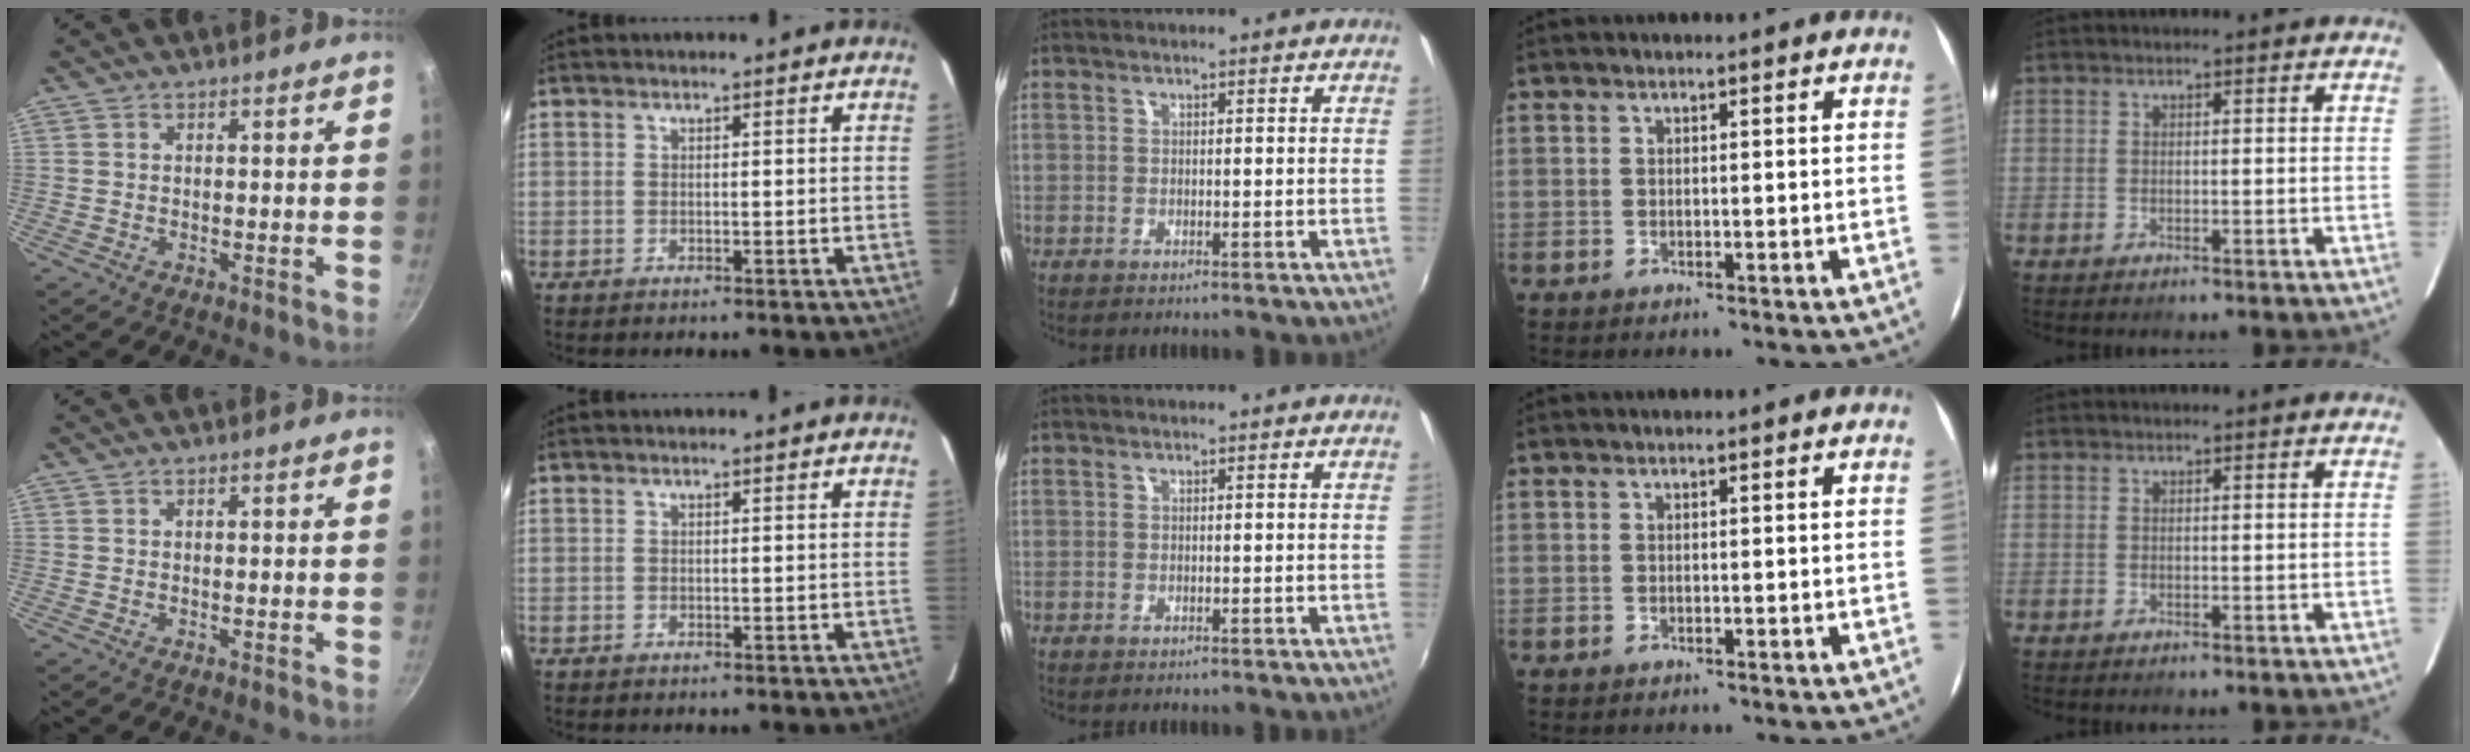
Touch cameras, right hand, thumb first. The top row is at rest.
{}